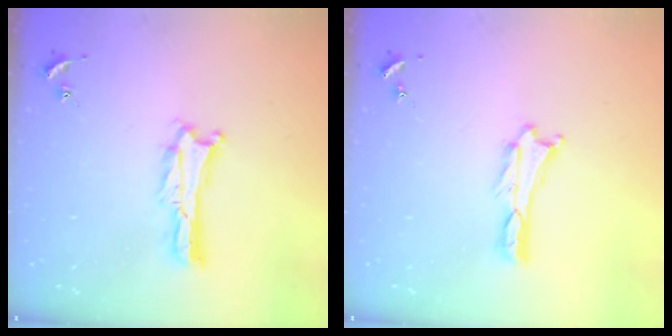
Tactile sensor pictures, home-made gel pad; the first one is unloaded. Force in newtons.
{"total": 0.0}